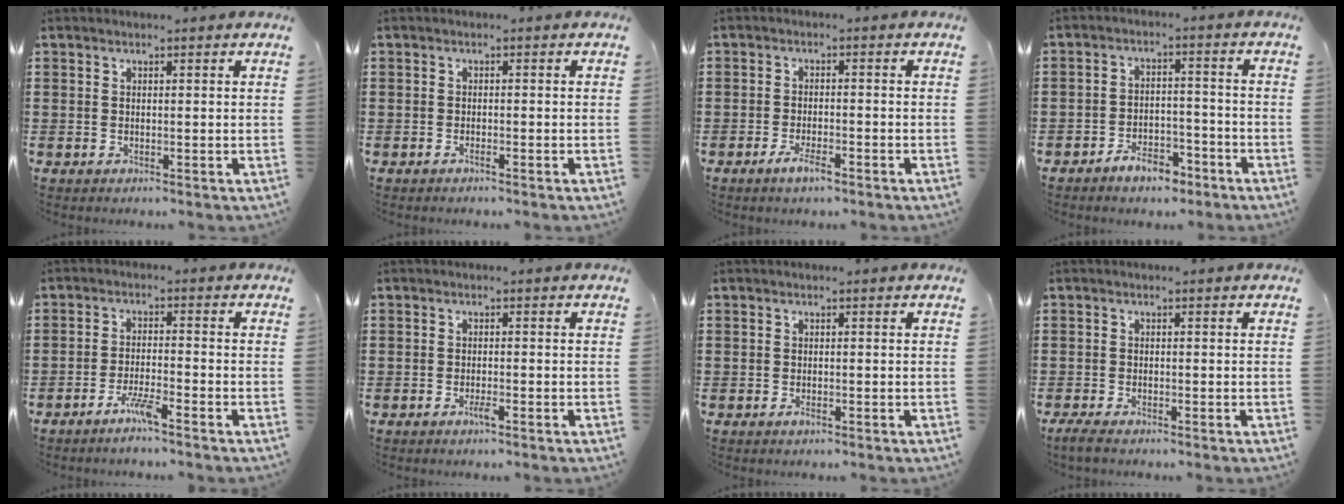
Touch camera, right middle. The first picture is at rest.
{"total": 0.7, "force": [-0.5, 0.0, 0.5], "torque": [-0.012, -0.004, -0.008]}
{"total": 3.2, "force": [-2.2, 1.0, 2.2], "torque": [-0.041, 0.002, -0.042]}
{"total": 5.4, "force": [-4.7, 2.0, 1.8], "torque": [-0.033, 0.015, -0.091]}
{"total": 3.8, "force": [-2.7, 0.1, 2.7], "torque": [-0.060, -0.004, -0.052]}
{"total": 1.5, "force": [-0.9, 0.1, 1.2], "torque": [-0.023, -0.004, -0.015]}
{"total": 0.9, "force": [-0.6, 0.4, 0.5], "torque": [-0.012, -0.004, -0.011]}
{"total": 1.8, "force": [-1.5, 0.4, 0.8], "torque": [-0.022, 0.001, -0.033]}